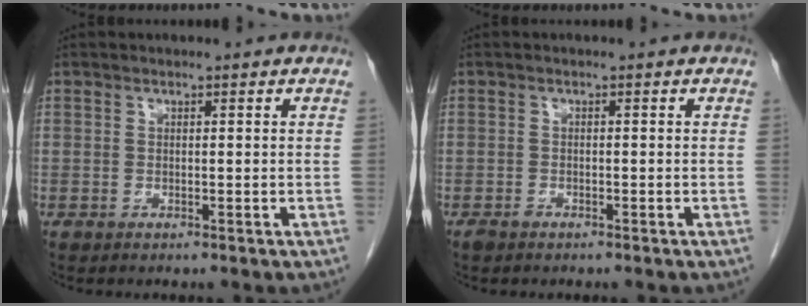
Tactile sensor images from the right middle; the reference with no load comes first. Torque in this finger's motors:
{"motor_torque": [-0.21, -0.08, 0.02, 0.00]}